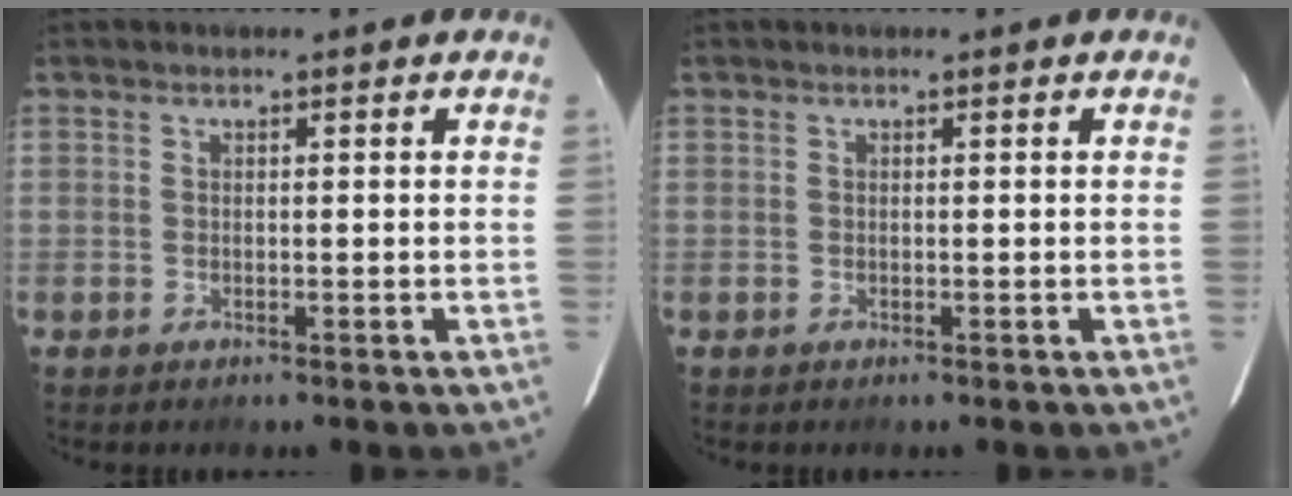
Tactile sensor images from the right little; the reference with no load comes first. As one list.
[{"total": 0.0}]